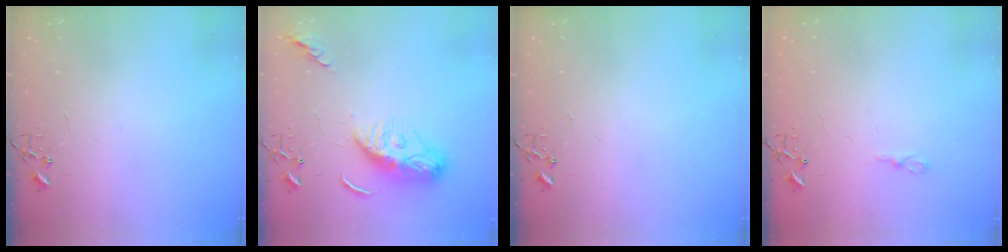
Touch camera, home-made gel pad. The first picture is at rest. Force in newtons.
{"total": 11.6, "press": 11.6, "slide": 1.0}
{"total": 0.0}
{"total": 3.8, "press": 3.8, "slide": 0.4}